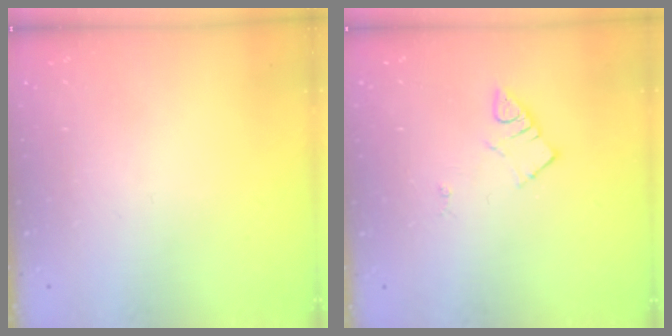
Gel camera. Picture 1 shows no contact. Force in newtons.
{"total": 4.2, "press": 4.1, "slide": 0.6}